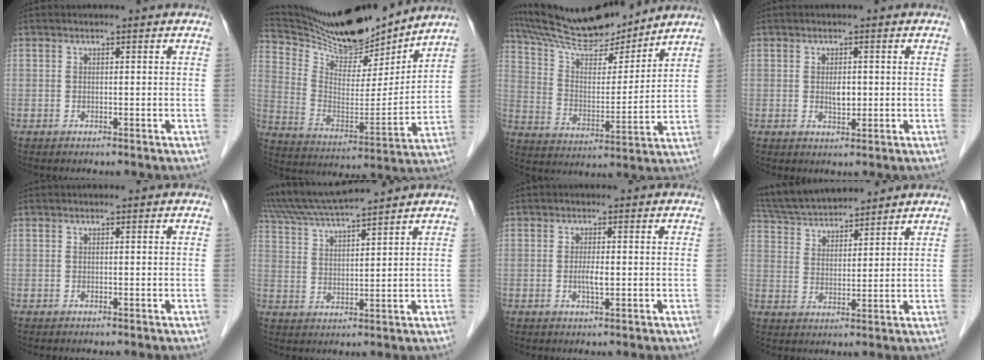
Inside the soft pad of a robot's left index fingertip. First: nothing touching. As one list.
[{"total": 18.2, "force": [17.1, 2.7, 5.7], "torque": [-0.119, -0.019, 0.292]}, {"total": 15.5, "force": [14.5, 2.3, 5.0], "torque": [-0.096, 0.004, 0.257]}, {"total": 2.0, "force": [0.1, 1.0, 1.8], "torque": [-0.033, -0.002, 0.003]}, {"total": 0.0}, {"total": 11.2, "force": [10.3, -0.7, 4.3], "torque": [-0.090, 0.026, 0.182]}, {"total": 2.1, "force": [-0.2, 0.4, 2.0], "torque": [-0.043, -0.001, -0.003]}, {"total": 12.8, "force": [11.9, 2.3, 4.1], "torque": [-0.081, 0.033, 0.214]}]